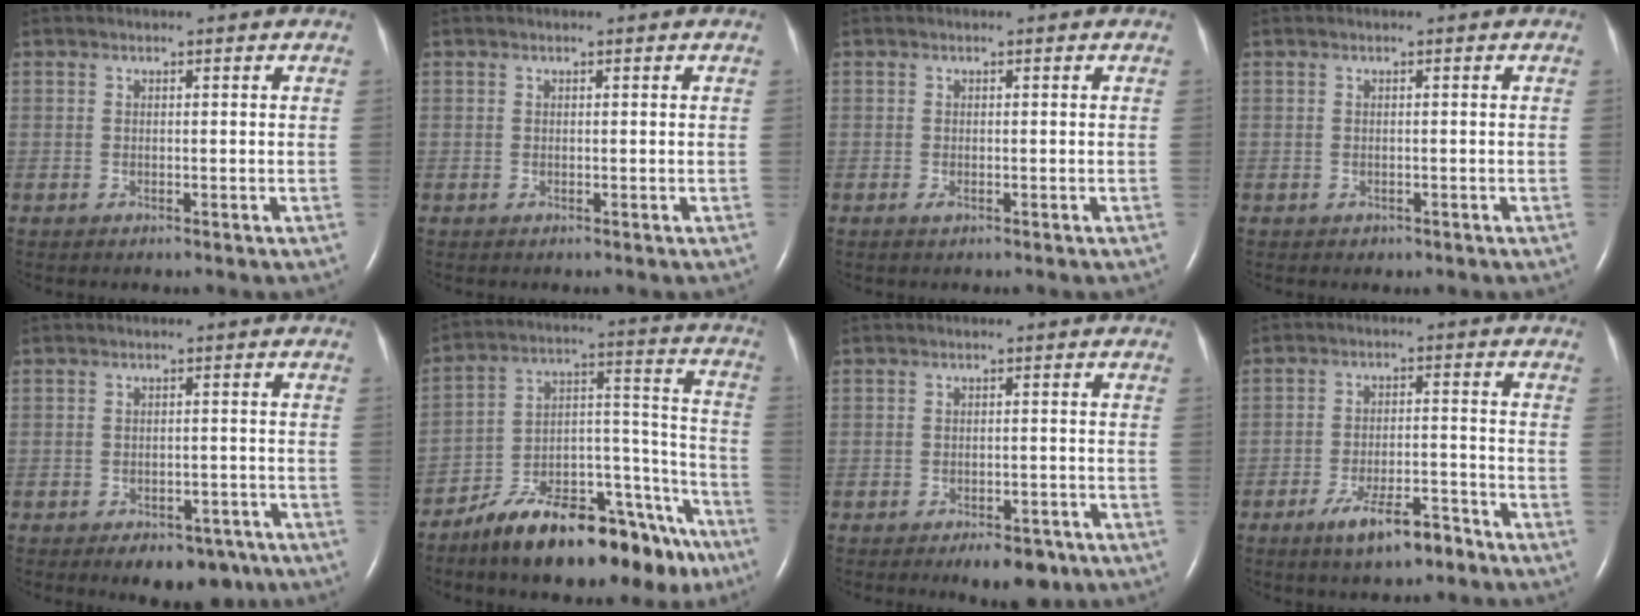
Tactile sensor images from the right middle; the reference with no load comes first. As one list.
[{"total": 0.0}, {"total": 0.7, "force": [-0.4, 0.2, 0.5], "torque": [-0.013, -0.001, -0.005]}, {"total": 0.6, "force": [-0.3, 0.4, 0.1], "torque": [-0.008, 0.001, -0.002]}, {"total": 7.5, "force": [-5.4, 4.0, 3.4], "torque": [-0.035, 0.012, -0.068]}, {"total": 23.1, "force": [-17.8, 7.5, 12.8], "torque": [-0.127, 0.051, -0.277]}, {"total": 5.4, "force": [-3.8, 2.3, 3.0], "torque": [-0.036, 0.000, -0.048]}, {"total": 7.2, "force": [-5.1, 1.9, 4.7], "torque": [-0.090, -0.003, -0.083]}]